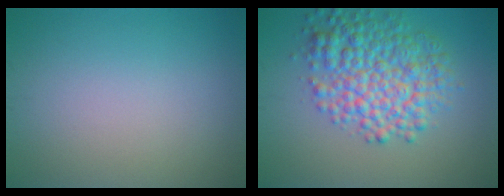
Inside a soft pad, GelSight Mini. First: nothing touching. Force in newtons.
{"total": 7.3, "press": 7.3, "slide": 0.1}